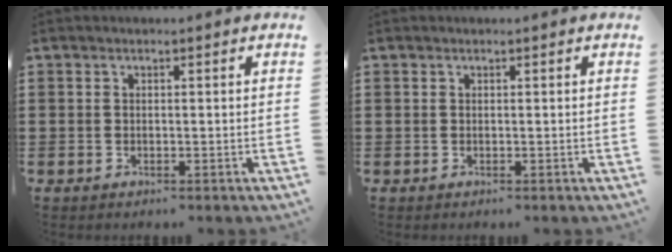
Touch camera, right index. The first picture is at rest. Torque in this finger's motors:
{"motor_torque": [-0.88, 1.25, -1.05, -0.21]}